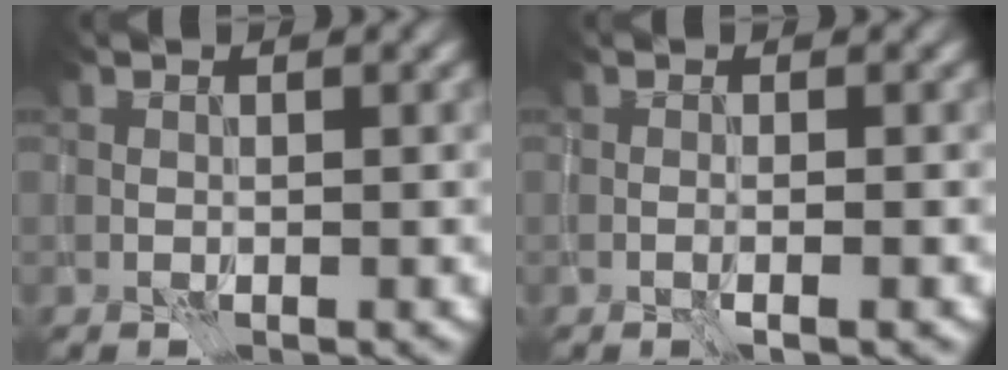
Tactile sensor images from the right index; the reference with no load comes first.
{"total": 1.2, "force": [-0.5, 0.1, 1.1], "torque": [-0.016, 0.003, -0.013]}